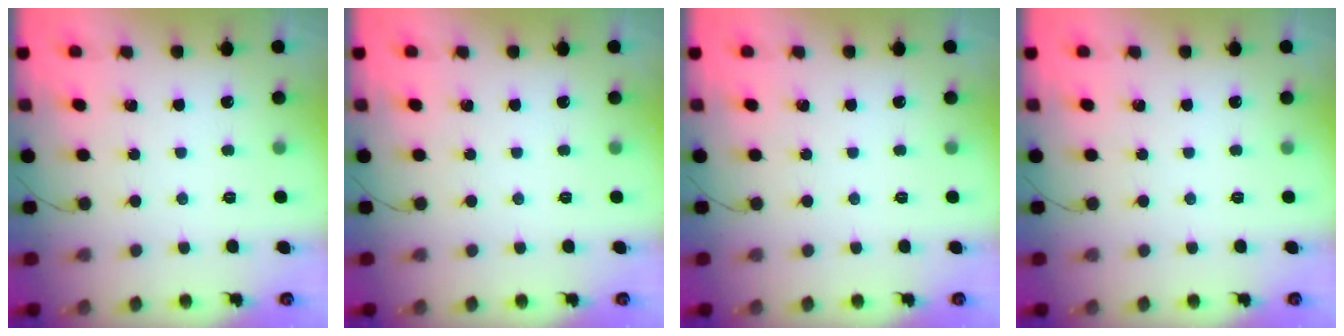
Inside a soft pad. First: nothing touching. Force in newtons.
{"total": 0.0}
{"total": 0.0}
{"total": 0.0}